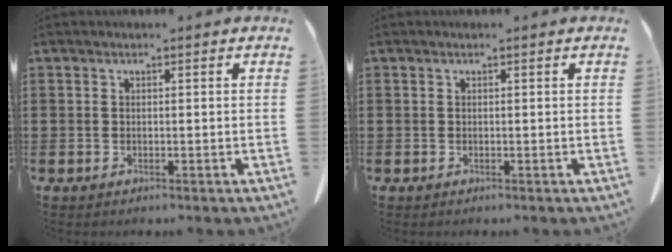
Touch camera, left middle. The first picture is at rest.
{"total": 0.0}